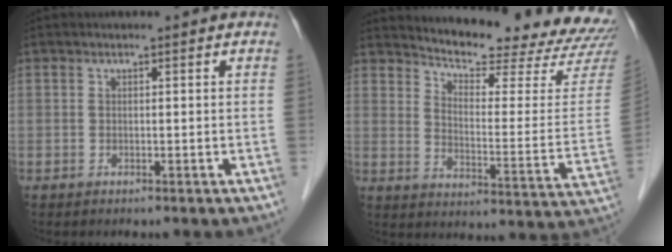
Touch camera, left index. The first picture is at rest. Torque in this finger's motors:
{"motor_torque": [0.23, -0.26, 0.20, 0.02]}